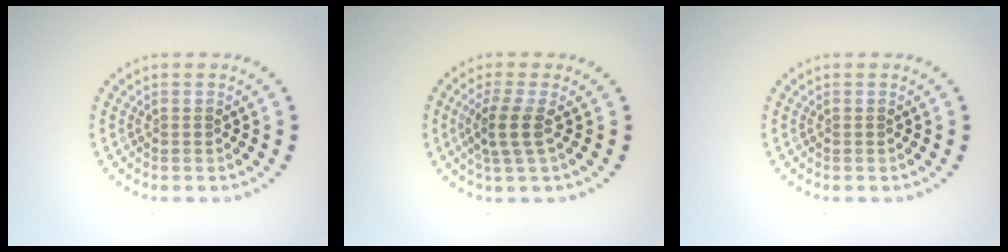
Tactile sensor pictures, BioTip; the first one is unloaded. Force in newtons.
{"total": 2.7, "press": 2.2, "slide": 1.6}
{"total": 0.0}